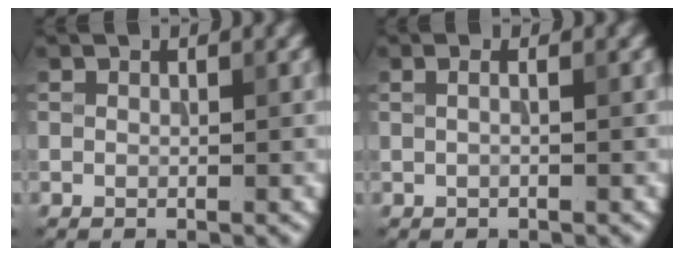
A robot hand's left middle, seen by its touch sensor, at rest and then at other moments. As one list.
[{"total": 1.4, "force": [0.4, 0.7, 1.2], "torque": [-0.006, -0.003, -0.011]}]